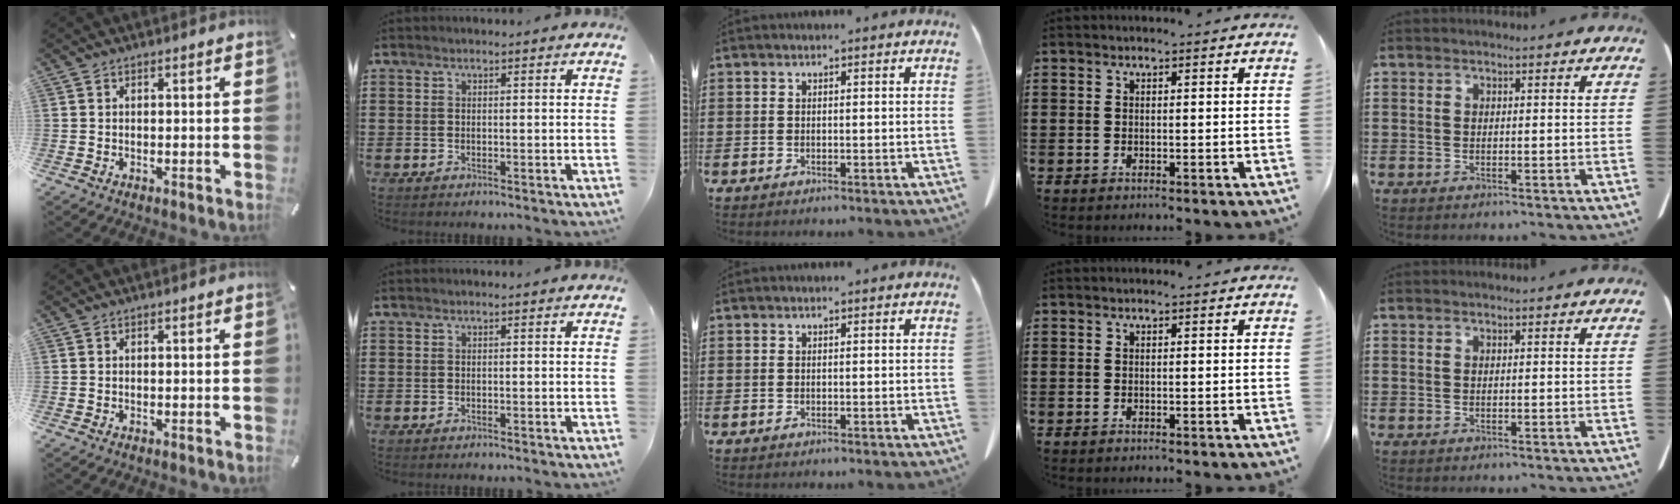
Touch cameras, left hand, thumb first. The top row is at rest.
{}